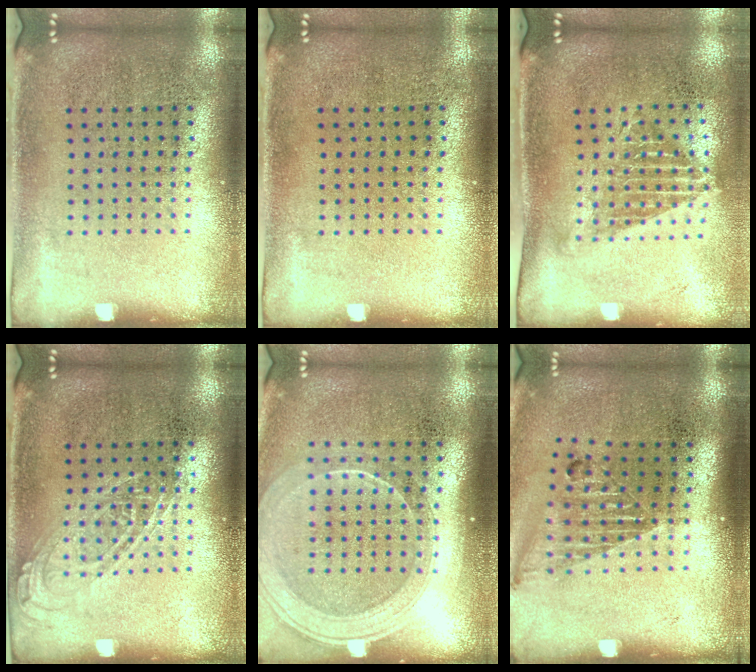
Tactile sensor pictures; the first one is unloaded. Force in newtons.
{"total": 0.0}
{"total": 1.3, "press": 1.0, "slide": 0.9}
{"total": 0.8, "press": 0.8, "slide": 0.1}
{"total": 1.9, "press": 1.7, "slide": 0.9}
{"total": 1.2, "press": 1.0, "slide": 0.6}